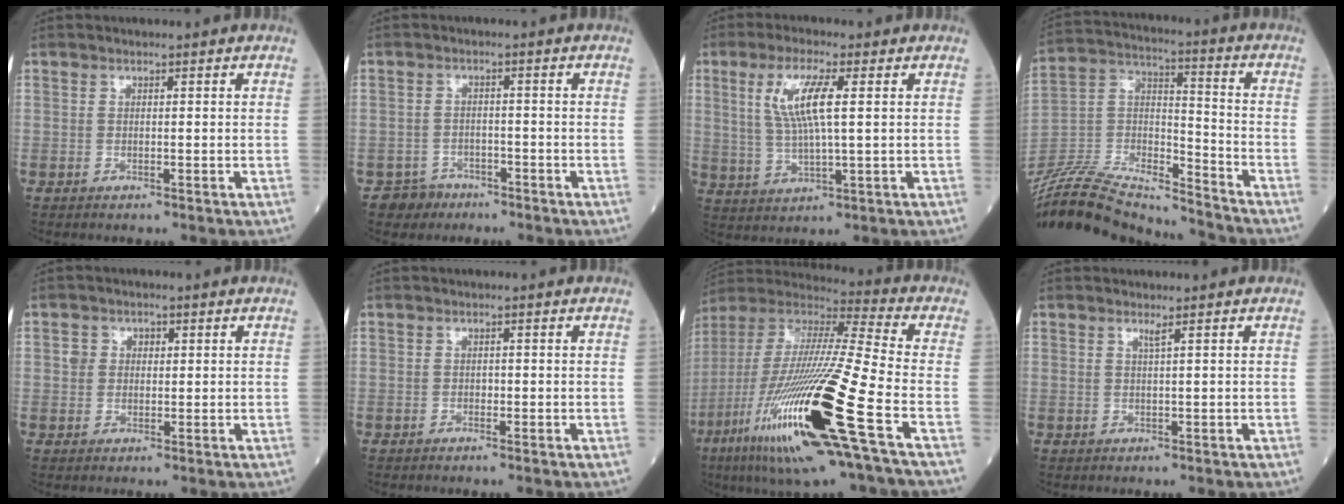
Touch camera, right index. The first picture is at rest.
{"total": 3.1, "force": [-2.2, 2.2, -0.4], "torque": [0.009, 0.009, -0.037]}
{"total": 8.1, "force": [2.2, 1.1, 7.7], "torque": [-0.165, 0.006, 0.048]}
{"total": 23.9, "force": [-22.5, 2.6, 7.5], "torque": [-0.181, -0.006, -0.386]}
{"total": 2.8, "force": [0.6, 2.5, 1.1], "torque": [-0.015, 0.010, 0.009]}
{"total": 0.0}
{"total": 26.8, "force": [-9.9, 1.7, 24.9], "torque": [-0.505, -0.057, -0.189]}
{"total": 1.0, "force": [0.6, -0.5, 0.6], "torque": [-0.022, -0.007, 0.015]}